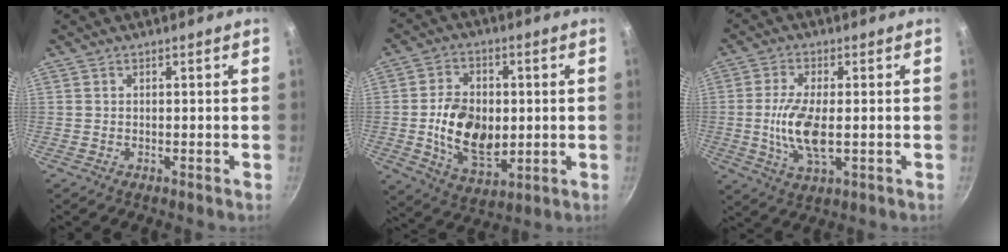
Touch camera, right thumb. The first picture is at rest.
{"total": 13.6, "force": [-0.5, 9.0, 10.2], "torque": [-0.158, -0.008, -0.004]}
{"total": 9.2, "force": [-0.6, 3.9, 8.3], "torque": [-0.170, -0.006, -0.015]}